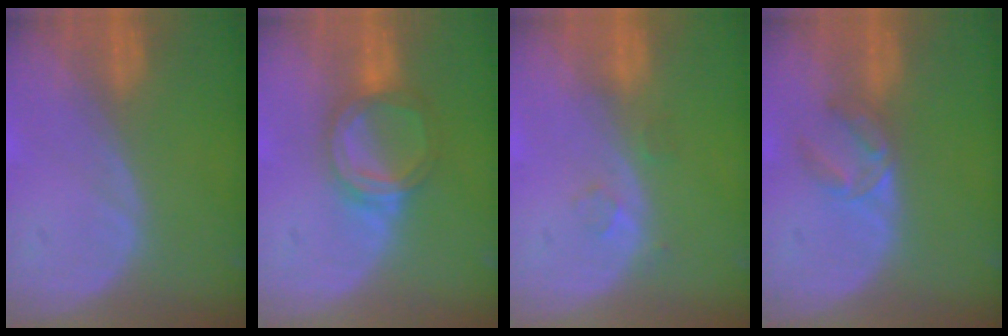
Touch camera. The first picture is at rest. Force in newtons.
{"total": 5.7, "press": 5.4, "slide": 1.5}
{"total": 1.7, "press": 1.7, "slide": 0.2}
{"total": 3.5, "press": 3.3, "slide": 1.0}